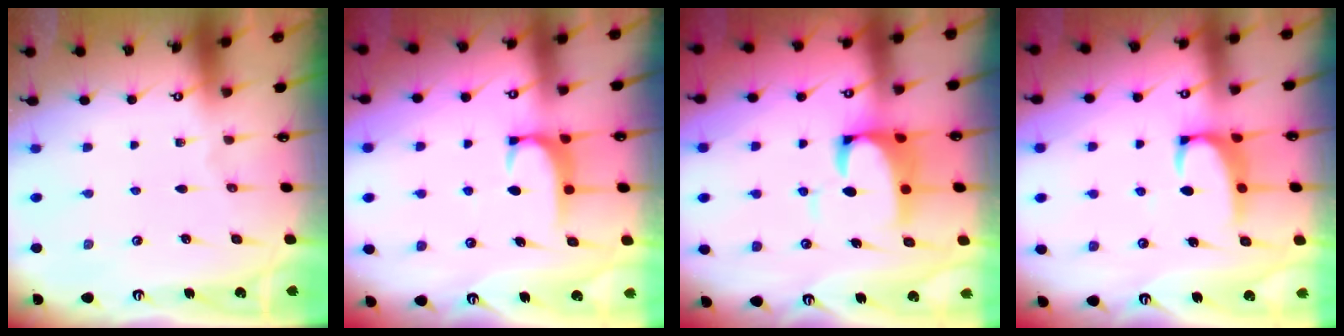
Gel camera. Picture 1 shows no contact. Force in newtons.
{"total": 1.8, "press": 1.7, "slide": 0.5}
{"total": 4.6, "press": 4.4, "slide": 1.3}
{"total": 2.5, "press": 2.4, "slide": 0.8}